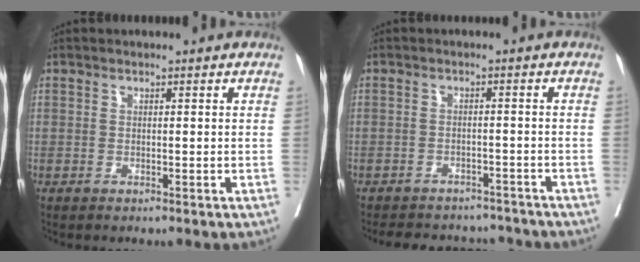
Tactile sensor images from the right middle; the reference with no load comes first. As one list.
[{"total": 10.6, "force": [-9.7, 3.6, 2.0], "torque": [-0.031, 0.016, -0.118]}]